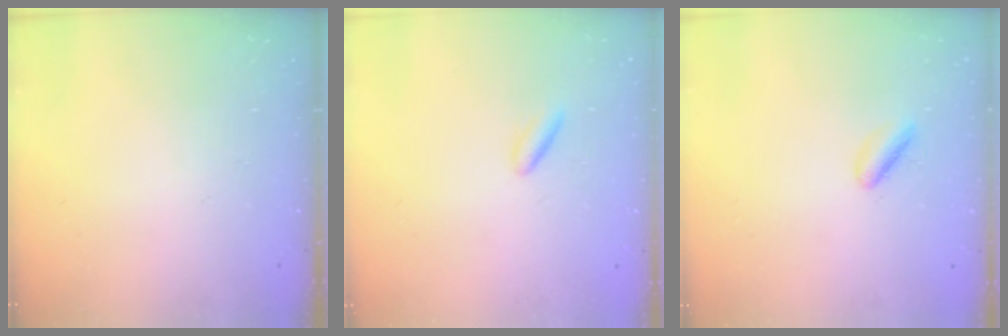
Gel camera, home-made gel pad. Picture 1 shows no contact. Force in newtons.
{"total": 1.7, "press": 1.5, "slide": 0.7}
{"total": 2.7, "press": 2.5, "slide": 1.0}